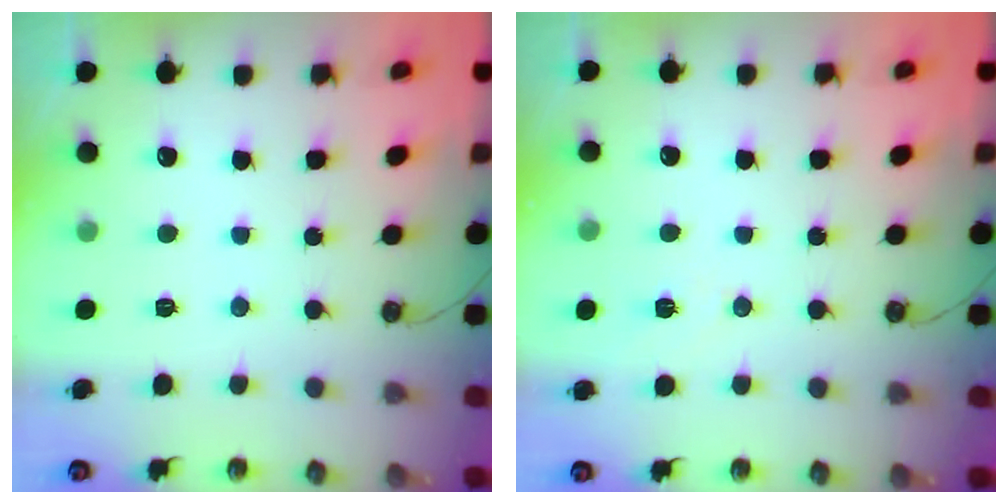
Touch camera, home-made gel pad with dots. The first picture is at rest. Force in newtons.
{"total": 4.9, "press": 4.2, "slide": 2.4}